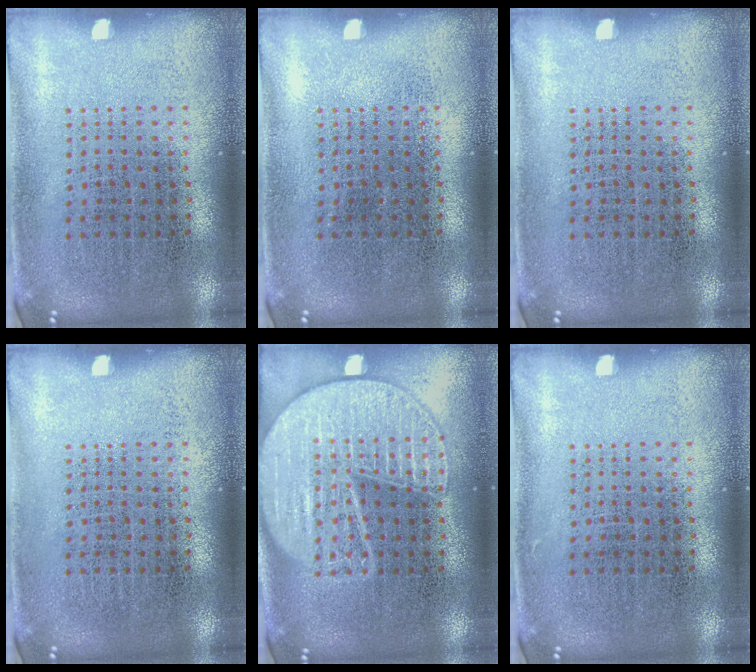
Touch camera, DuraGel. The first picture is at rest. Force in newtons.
{"total": 0.0}
{"total": 0.0}
{"total": 0.0}
{"total": 2.7, "press": 2.7, "slide": 0.2}
{"total": 0.0}